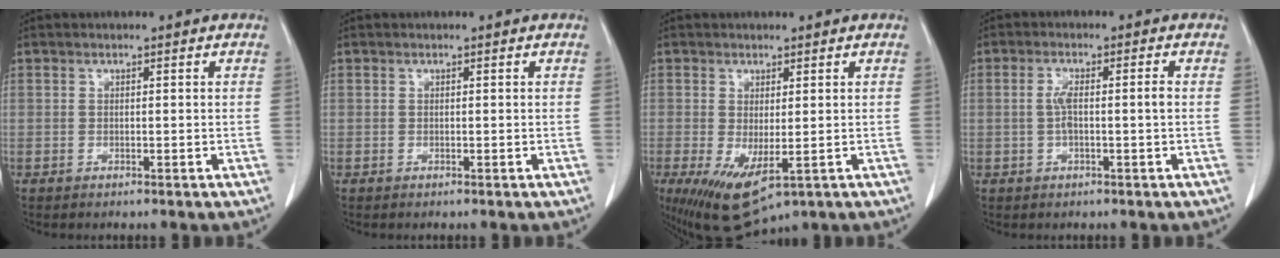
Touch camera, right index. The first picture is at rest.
{"total": 0.0}
{"total": 8.2, "force": [-2.9, 3.1, 7.0], "torque": [-0.123, -0.026, -0.034]}
{"total": 3.7, "force": [-0.3, 0.4, 3.6], "torque": [-0.076, 0.007, -0.003]}